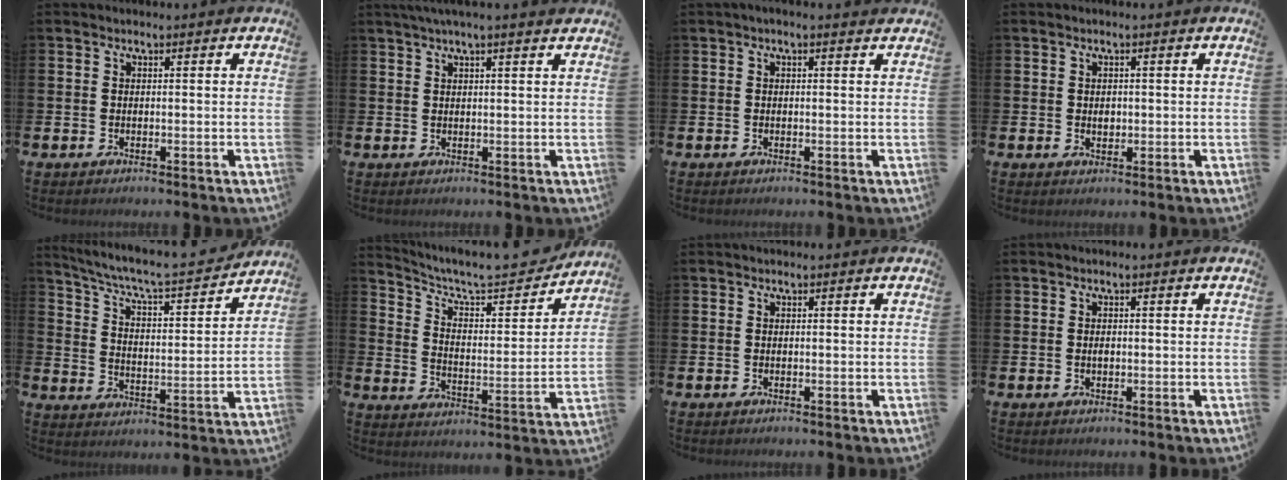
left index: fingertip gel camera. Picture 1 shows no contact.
{"total": 2.6, "force": [2.1, -0.2, 1.5], "torque": [-0.028, -0.001, 0.038]}
{"total": 0.7, "force": [0.2, 0.1, 0.6], "torque": [-0.008, 0.000, 0.003]}
{"total": 1.2, "force": [0.1, 1.0, 0.8], "torque": [0.002, 0.001, -0.004]}
{"total": 7.1, "force": [6.5, 0.6, 2.7], "torque": [-0.084, -0.051, 0.106]}
{"total": 8.4, "force": [7.5, 2.0, 3.2], "torque": [-0.092, -0.054, 0.127]}
{"total": 0.0}
{"total": 0.6, "force": [0.0, 0.4, 0.5], "torque": [-0.008, 0.001, -0.002]}